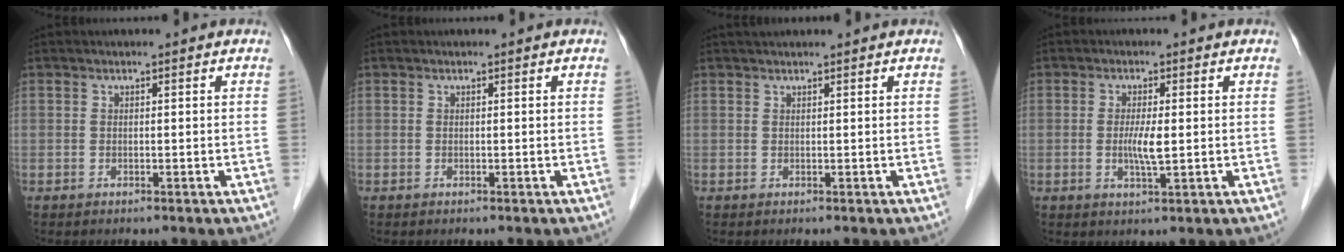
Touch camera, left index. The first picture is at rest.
{"total": 0.0}
{"total": 3.0, "force": [2.8, 0.0, 1.1], "torque": [-0.010, 0.030, 0.042]}
{"total": 3.4, "force": [-0.1, 0.4, 3.4], "torque": [-0.070, -0.005, -0.001]}